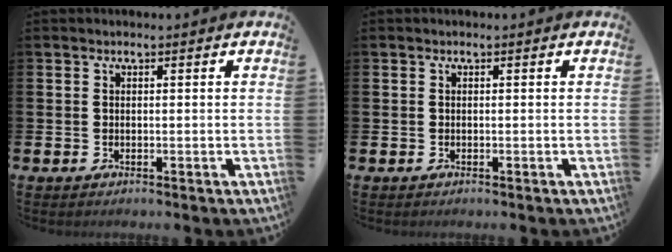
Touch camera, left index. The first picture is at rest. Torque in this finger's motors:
{"motor_torque": [-0.02, 0.02, 0.00, 0.00]}